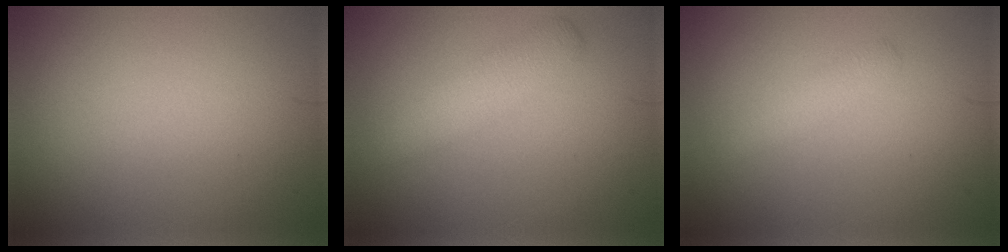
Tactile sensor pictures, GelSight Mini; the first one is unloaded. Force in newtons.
{"total": 2.8, "press": 2.8, "slide": 0.1}
{"total": 1.3, "press": 1.3, "slide": 0.1}